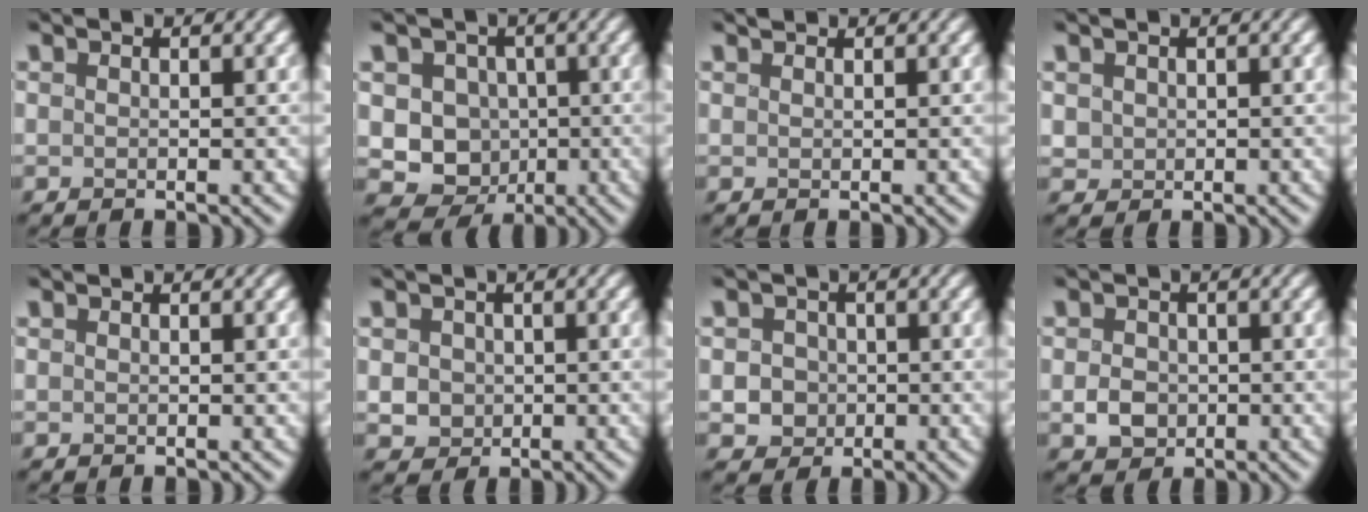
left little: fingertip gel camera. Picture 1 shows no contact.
{"total": 7.0, "force": [-0.5, 6.4, 2.7], "torque": [-0.033, 0.010, -0.035]}
{"total": 0.6, "force": [0.6, 0.1, 0.1], "torque": [-0.002, 0.004, 0.012]}
{"total": 1.0, "force": [0.1, 1.0, 0.2], "torque": [-0.006, -0.001, 0.009]}
{"total": 0.0}
{"total": 2.1, "force": [-0.2, 2.0, 0.7], "torque": [-0.021, -0.005, 0.003]}
{"total": 2.9, "force": [-0.2, 2.7, 1.1], "torque": [-0.018, 0.010, 0.000]}
{"total": 2.5, "force": [-0.8, 2.1, 1.1], "torque": [-0.021, -0.004, -0.016]}